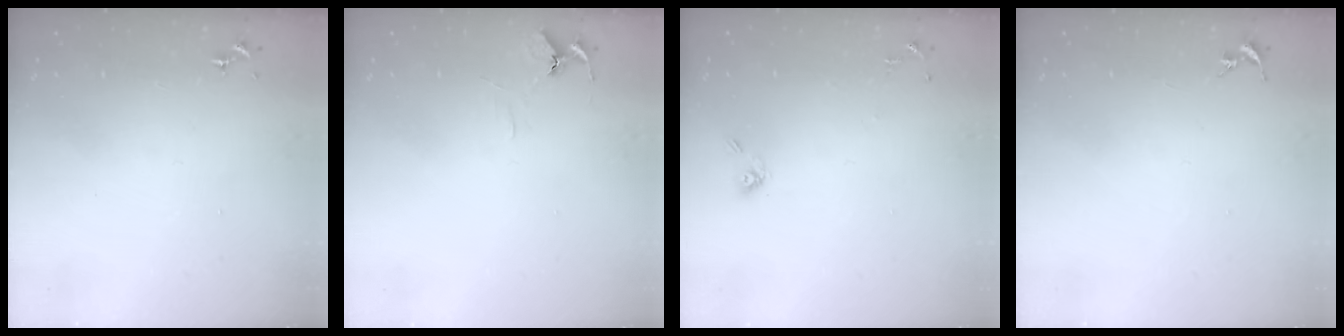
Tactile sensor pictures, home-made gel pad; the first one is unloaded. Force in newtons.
{"total": 5.8, "press": 5.8, "slide": 0.6}
{"total": 6.5, "press": 6.4, "slide": 1.5}
{"total": 0.0}